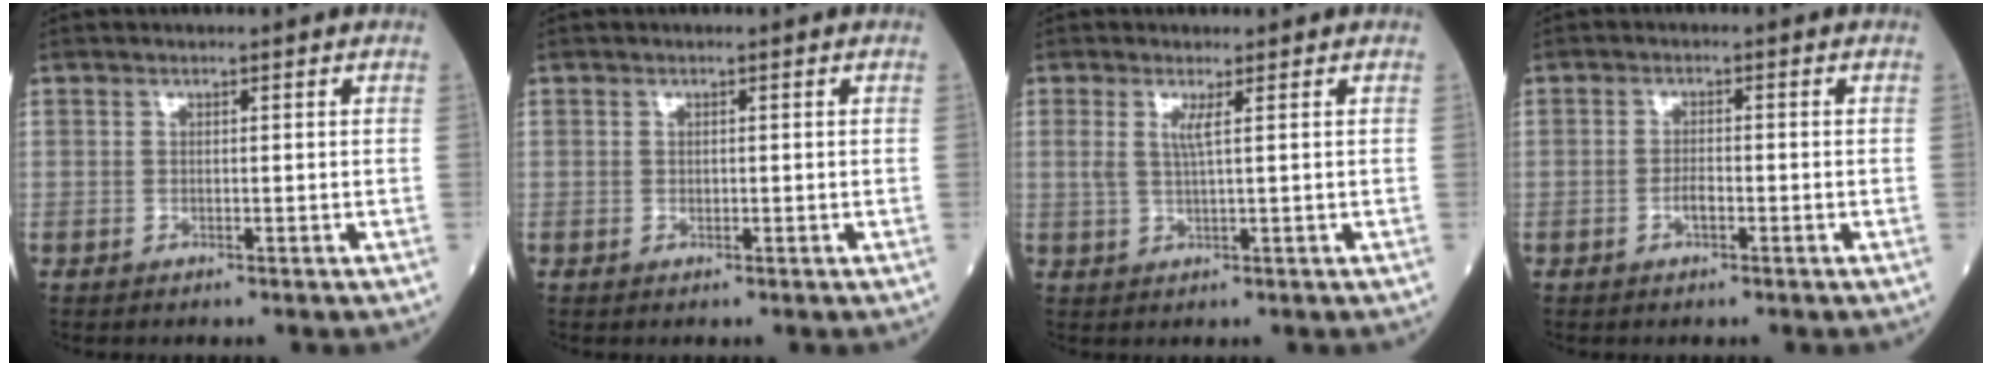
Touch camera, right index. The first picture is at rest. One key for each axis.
{"total": 0.0}
{"total": 2.2, "fx": 0.7, "fy": -0.2, "fz": 2.1, "tx": -0.048, "ty": 0.001, "tz": 0.015}
{"total": 1.7, "fx": -0.8, "fy": 0.6, "fz": 1.4, "tx": -0.028, "ty": 0.002, "tz": -0.015}